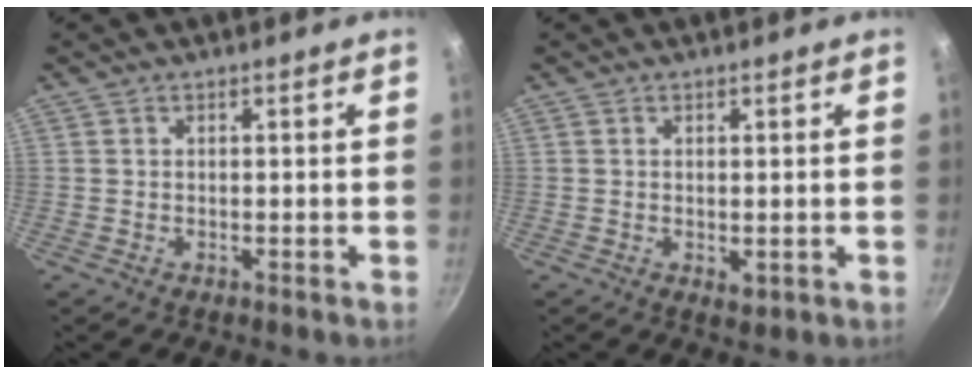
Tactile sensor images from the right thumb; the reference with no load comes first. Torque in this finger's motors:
{"motor_torque": [-0.28, 0.00, -0.26, 0.57, 0.06]}